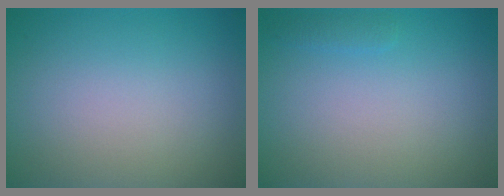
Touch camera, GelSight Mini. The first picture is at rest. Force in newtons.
{"total": 0.7, "press": 0.7, "slide": 0.1}